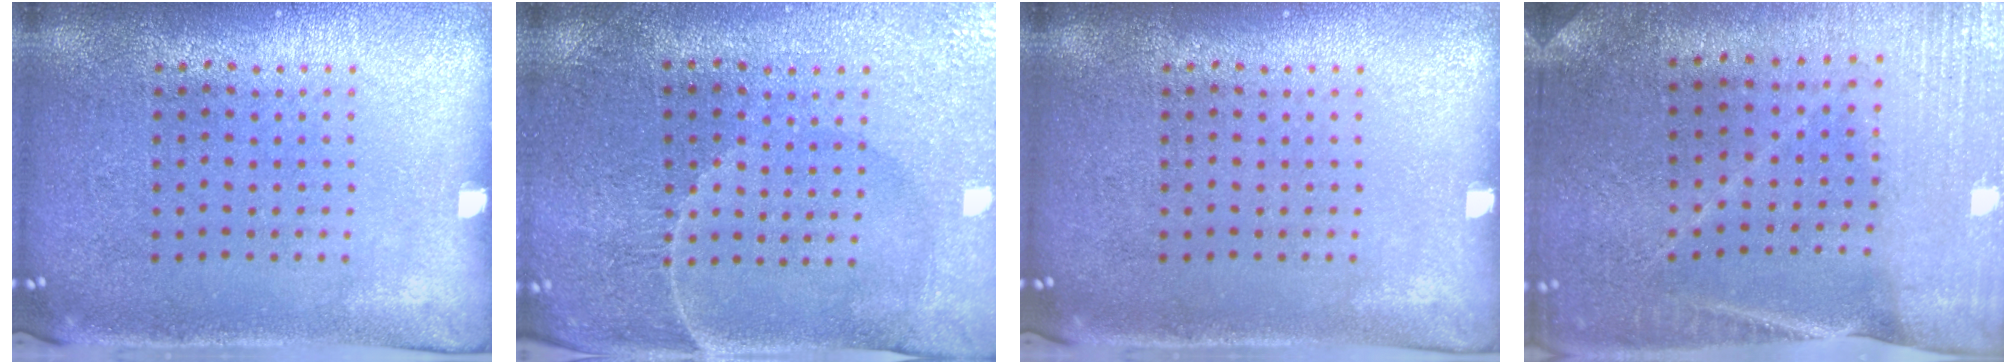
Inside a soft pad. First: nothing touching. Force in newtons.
{"total": 1.0, "press": 0.9, "slide": 0.3}
{"total": 0.0}
{"total": 0.9, "press": 0.9, "slide": 0.1}